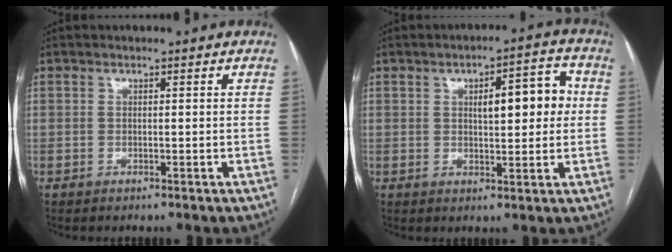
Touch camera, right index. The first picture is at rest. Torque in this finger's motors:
{"motor_torque": [0.21, 0.00, 0.20, 0.07]}